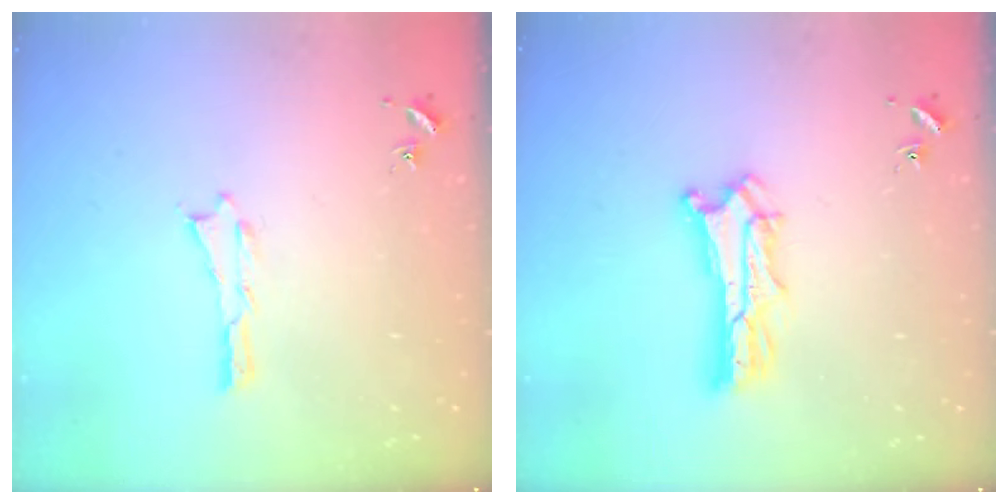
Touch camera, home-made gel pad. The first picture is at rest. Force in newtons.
{"total": 4.6, "press": 4.6, "slide": 0.4}